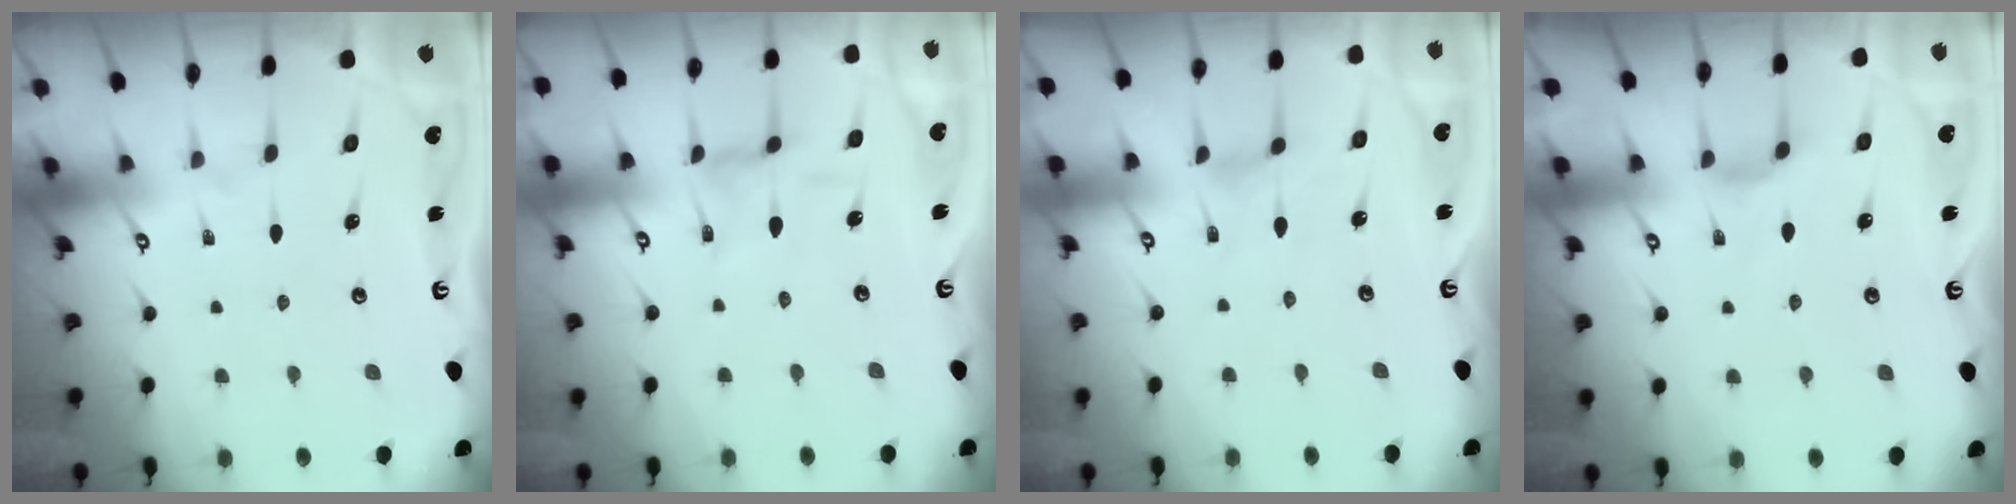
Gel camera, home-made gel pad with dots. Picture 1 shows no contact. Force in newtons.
{"total": 2.5, "press": 2.5, "slide": 0.4}
{"total": 0.0}
{"total": 2.4, "press": 2.3, "slide": 0.3}